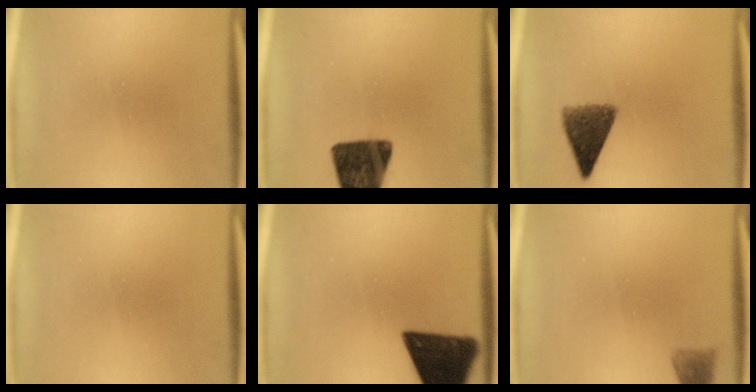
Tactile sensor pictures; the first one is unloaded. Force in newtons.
{"total": 14.1}
{"total": 7.0}
{"total": 0.0}
{"total": 13.4}
{"total": 2.0}